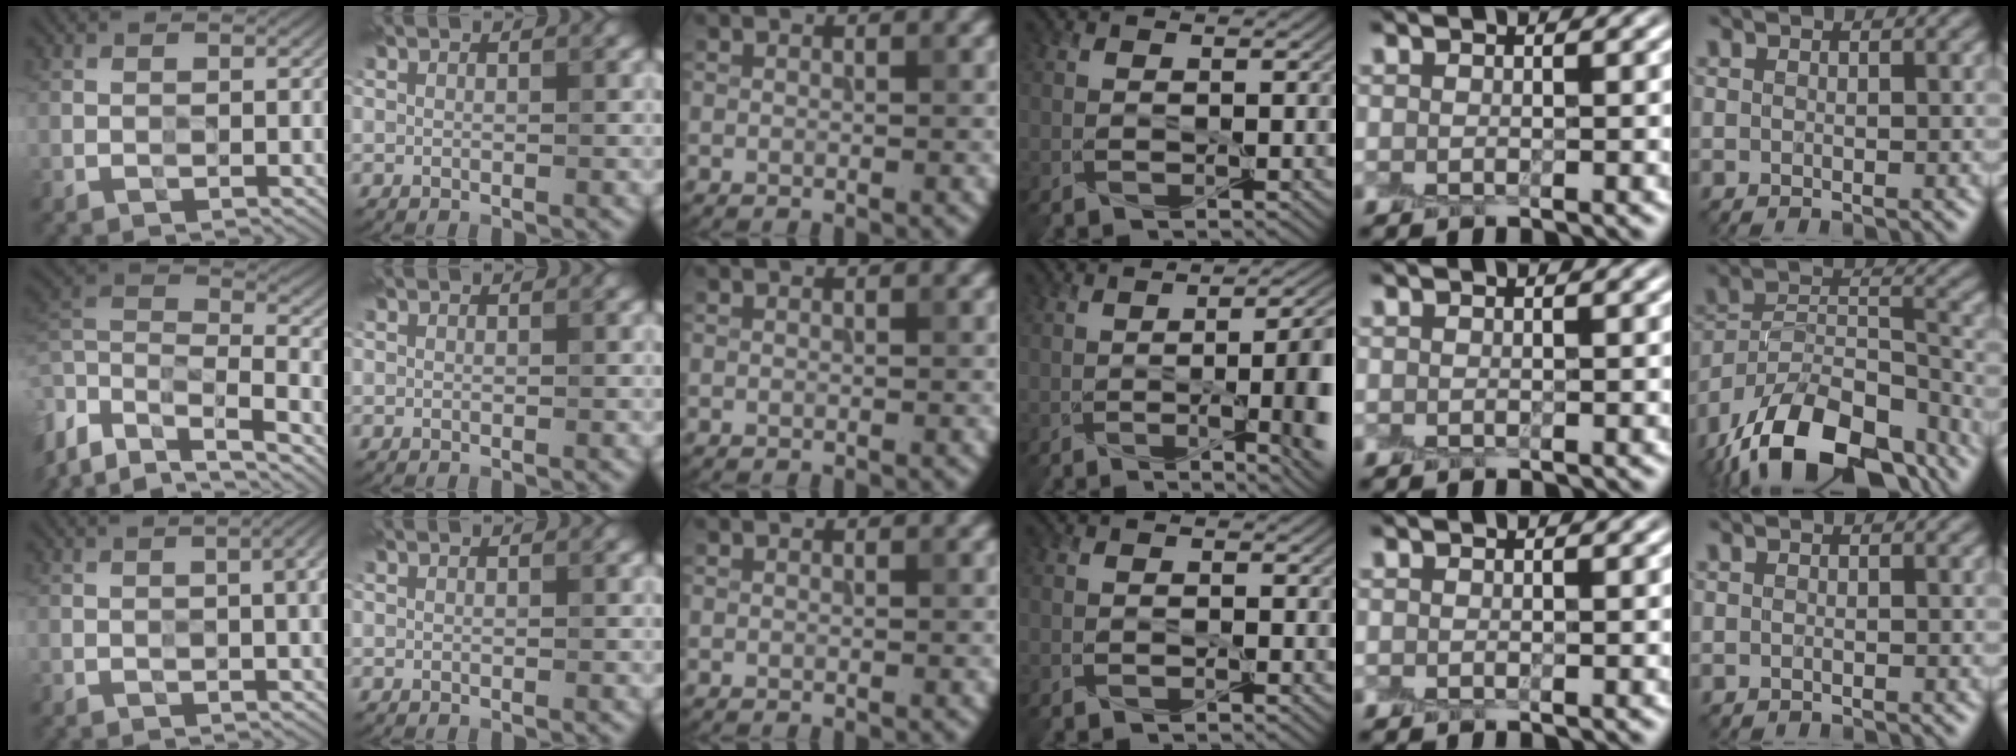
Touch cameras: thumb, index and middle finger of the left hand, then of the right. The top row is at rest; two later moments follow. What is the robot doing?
{"motion": "peel", "object": "plastic wrap"}